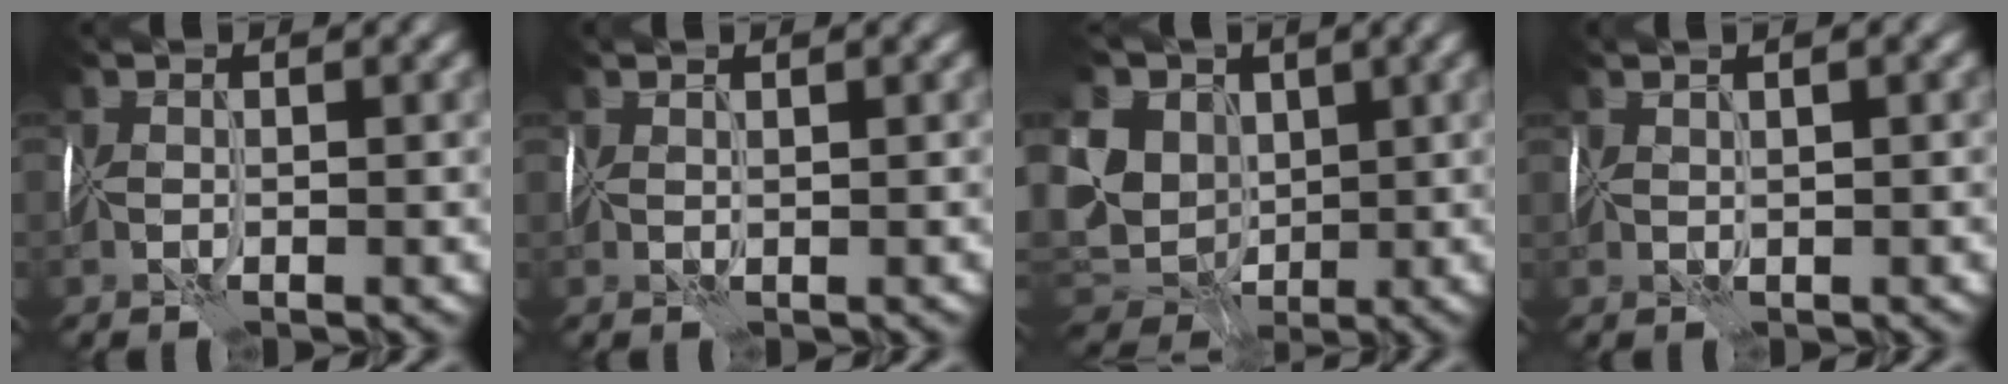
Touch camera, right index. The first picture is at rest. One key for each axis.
{"total": 1.0, "fx": 1.0, "fy": -0.2, "fz": -0.1, "tx": 0.005, "ty": 0.007, "tz": 0.019}
{"total": 11.6, "fx": 3.7, "fy": 9.7, "fz": 5.1, "tx": -0.123, "ty": 0.017, "tz": 0.054}
{"total": 1.6, "fx": 1.3, "fy": 0.1, "fz": 1.0, "tx": -0.005, "ty": 0.014, "tz": 0.024}